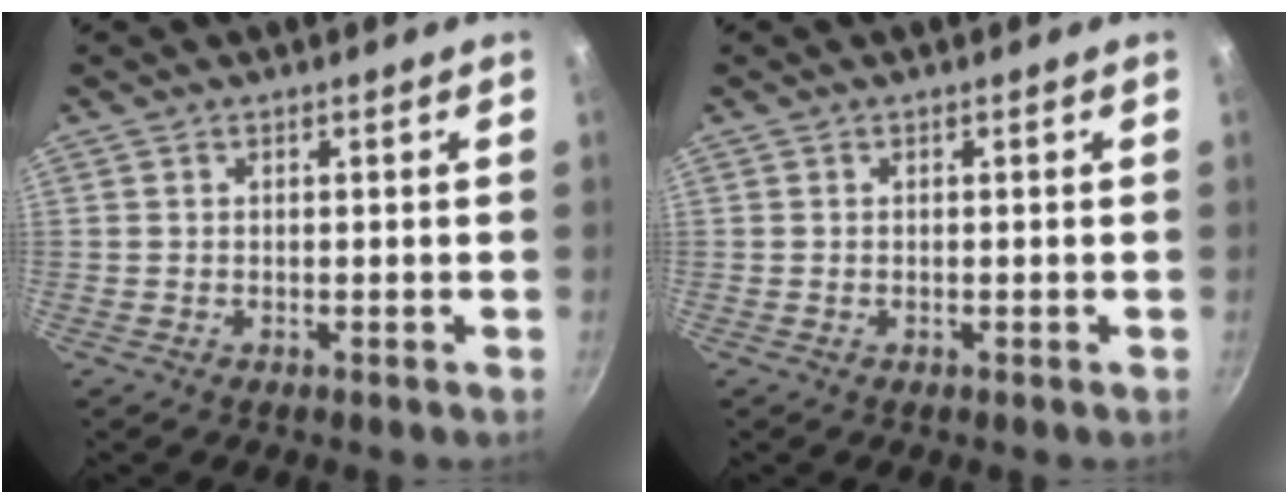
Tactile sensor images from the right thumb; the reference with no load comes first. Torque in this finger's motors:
{"motor_torque": [0.03, -0.16, -0.26, -0.13, -0.03]}